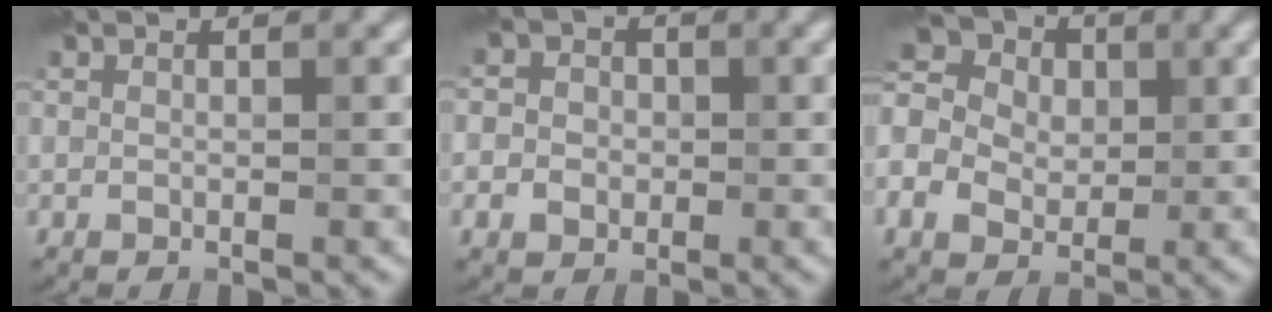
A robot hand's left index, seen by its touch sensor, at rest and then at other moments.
{"total": 3.5, "force": [-0.2, 3.2, 1.5], "torque": [-0.003, 0.005, -0.024]}
{"total": 8.8, "force": [0.4, 7.3, 5.0], "torque": [-0.116, 0.023, -0.019]}